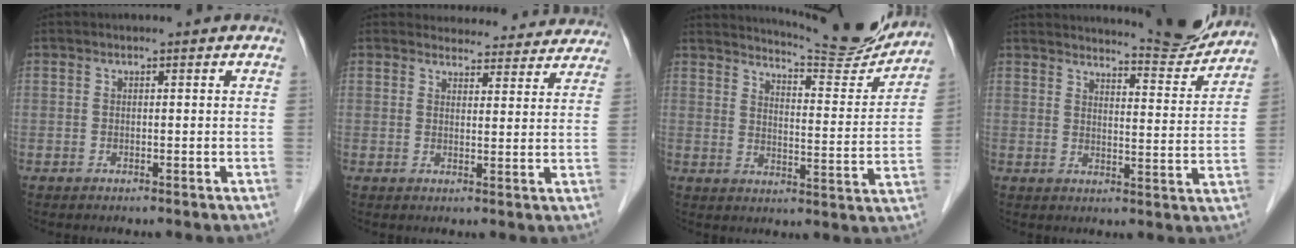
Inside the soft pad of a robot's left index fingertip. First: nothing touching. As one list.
[{"total": 13.3, "force": [12.6, 3.7, 1.5], "torque": [0.017, -0.006, 0.126]}, {"total": 15.5, "force": [14.8, 0.4, 4.3], "torque": [-0.068, -0.052, 0.189]}, {"total": 10.1, "force": [10.0, 0.0, 1.7], "torque": [-0.023, -0.031, 0.124]}]